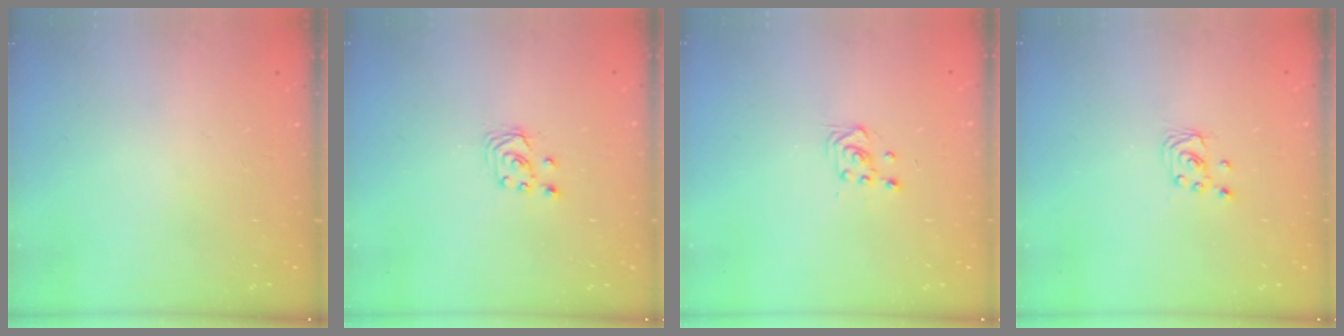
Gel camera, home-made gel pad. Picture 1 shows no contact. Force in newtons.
{"total": 3.0, "press": 3.0, "slide": 0.3}
{"total": 3.6, "press": 3.4, "slide": 1.1}
{"total": 2.0, "press": 2.0, "slide": 0.2}